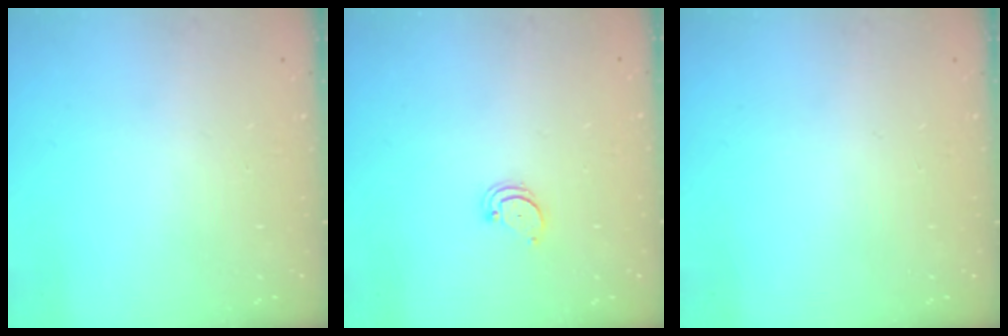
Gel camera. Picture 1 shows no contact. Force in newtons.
{"total": 1.8, "press": 1.8, "slide": 0.2}
{"total": 0.0}